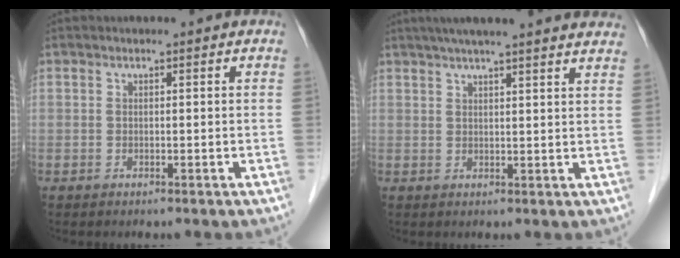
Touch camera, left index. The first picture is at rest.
{"total": 18.1, "force": [15.8, 0.8, 8.9], "torque": [-0.133, 0.031, 0.196]}